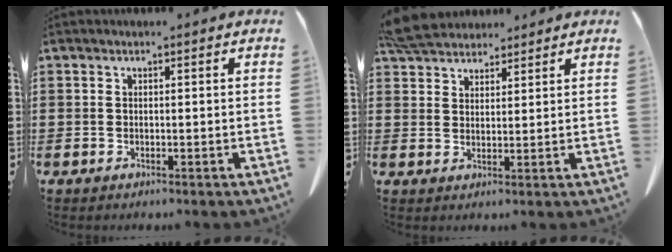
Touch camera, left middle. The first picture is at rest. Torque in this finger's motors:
{"motor_torque": [1.18, 0.46, 0.23, 0.05]}